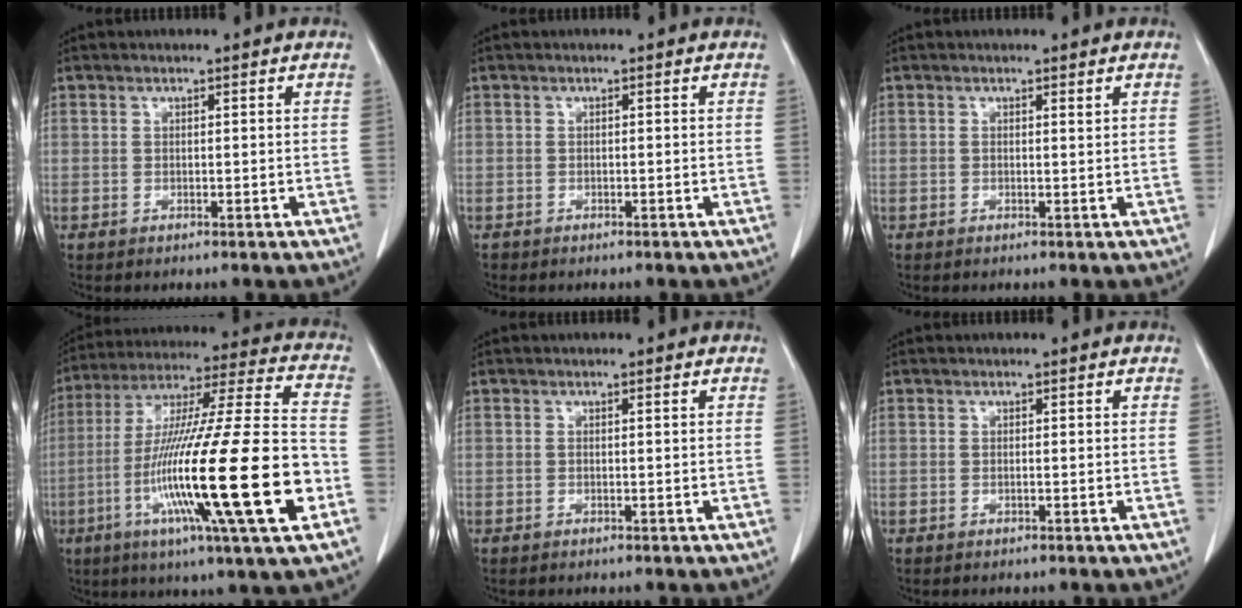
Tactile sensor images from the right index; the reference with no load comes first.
{"total": 0.5, "force": [-0.3, 0.5, -0.1], "torque": [-0.006, 0.004, -0.004]}
{"total": 0.5, "force": [0.3, 0.0, 0.4], "torque": [-0.009, -0.002, 0.006]}
{"total": 28.6, "force": [-7.9, 1.3, 27.4], "torque": [-0.473, -0.037, -0.146]}
{"total": 0.0}
{"total": 0.0}